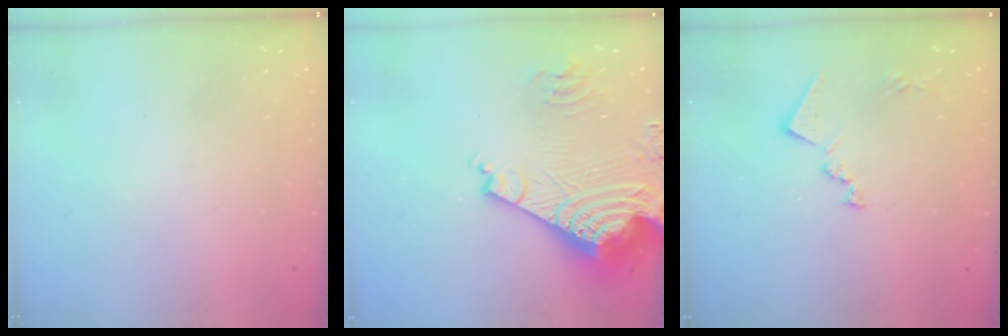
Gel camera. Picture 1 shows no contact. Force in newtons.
{"total": 18.4, "press": 18.3, "slide": 2.3}
{"total": 11.6, "press": 11.6, "slide": 0.7}